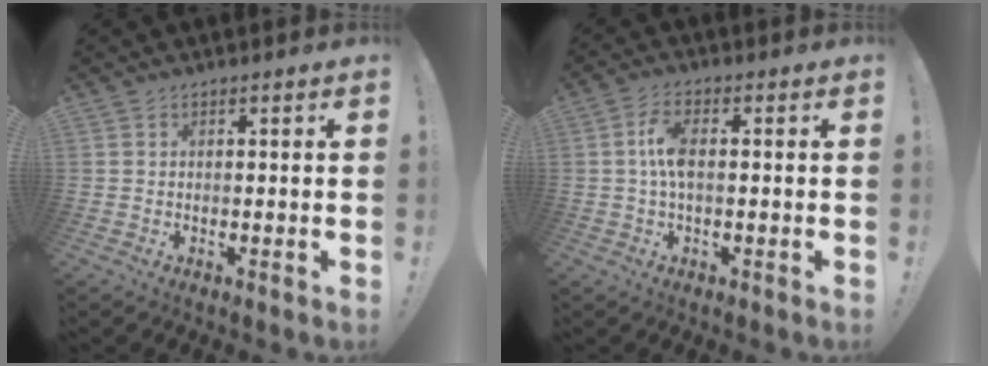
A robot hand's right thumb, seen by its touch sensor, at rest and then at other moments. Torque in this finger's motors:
{"motor_torque": [1.03, 1.13, 0.93, -0.85, 0.09]}